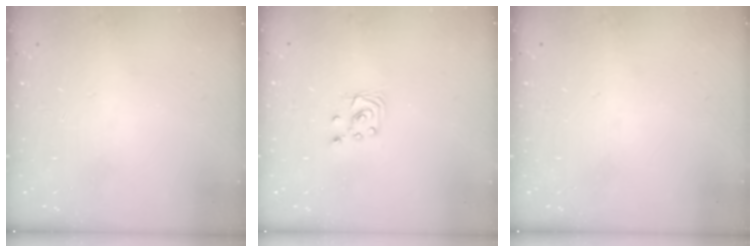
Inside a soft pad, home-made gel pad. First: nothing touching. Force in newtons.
{"total": 2.7, "press": 2.7, "slide": 0.2}
{"total": 0.0}